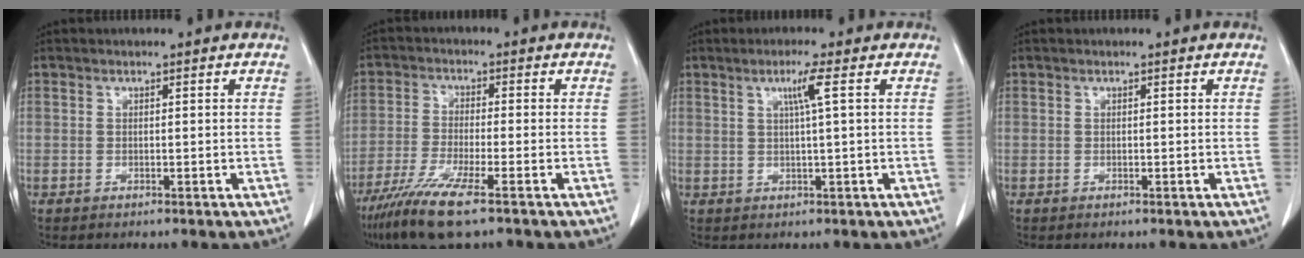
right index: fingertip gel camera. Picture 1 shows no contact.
{"total": 9.4, "force": [-6.0, 0.6, 7.2], "torque": [-0.143, -0.026, -0.110]}
{"total": 3.3, "force": [1.1, -0.8, 3.0], "torque": [-0.060, 0.001, 0.021]}
{"total": 0.0}